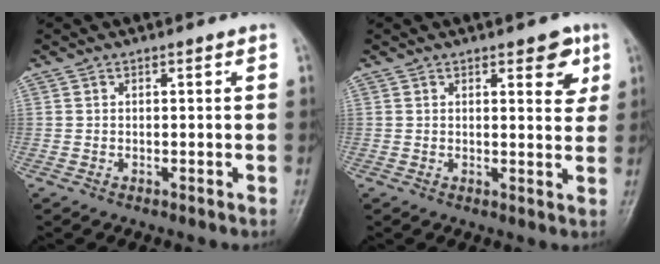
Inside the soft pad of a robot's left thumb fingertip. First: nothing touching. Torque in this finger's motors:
{"motor_torque": [0.09, 0.05, 0.14, 0.13, 0.02]}